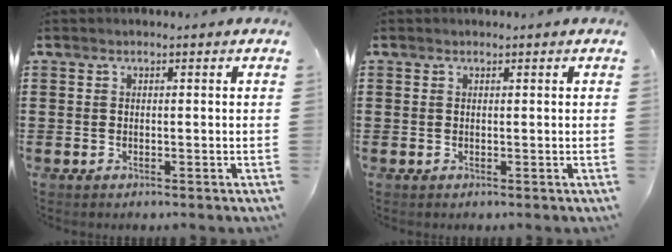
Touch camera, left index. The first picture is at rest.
{"total": 0.0}